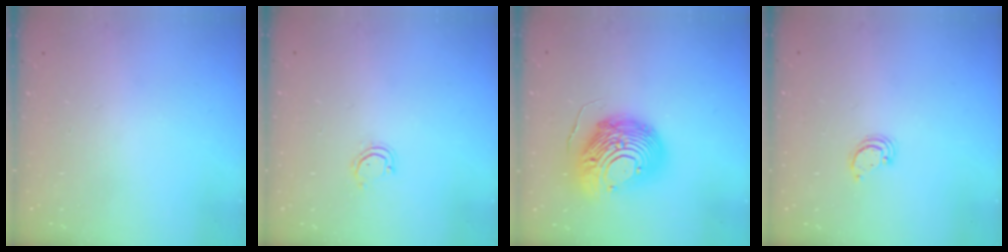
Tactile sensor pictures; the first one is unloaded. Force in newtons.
{"total": 3.4, "press": 3.4, "slide": 0.2}
{"total": 21.5, "press": 21.4, "slide": 2.2}
{"total": 2.6, "press": 2.6, "slide": 0.2}